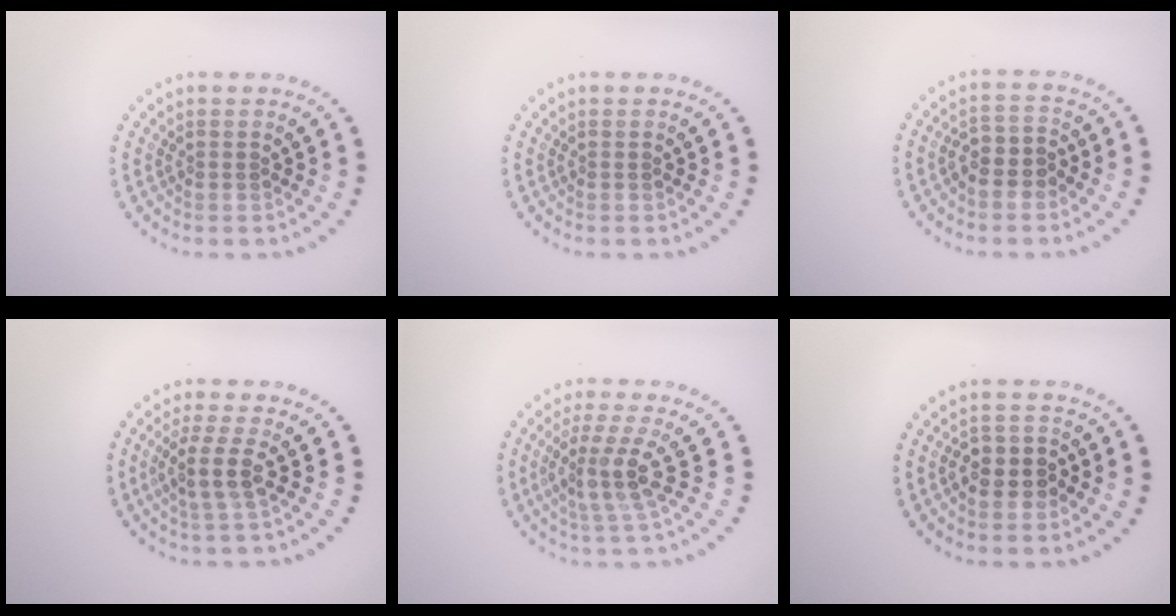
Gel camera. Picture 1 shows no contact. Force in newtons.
{"total": 0.0}
{"total": 2.6, "press": 2.3, "slide": 1.2}
{"total": 2.7, "press": 2.3, "slide": 1.5}
{"total": 3.7, "press": 2.7, "slide": 2.5}
{"total": 2.7, "press": 2.7, "slide": 0.6}